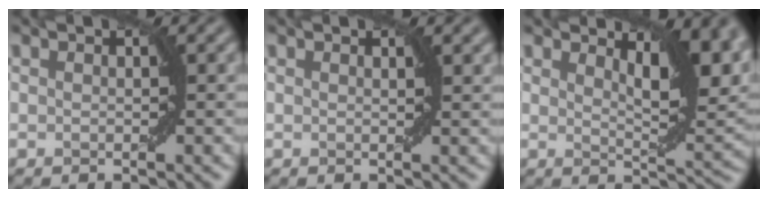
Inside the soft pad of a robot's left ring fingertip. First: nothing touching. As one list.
[{"total": 0.6, "force": [0.5, 0.0, 0.3], "torque": [-0.003, -0.001, 0.010]}, {"total": 7.1, "force": [3.9, 2.2, 5.5], "torque": [-0.077, 0.002, 0.066]}]